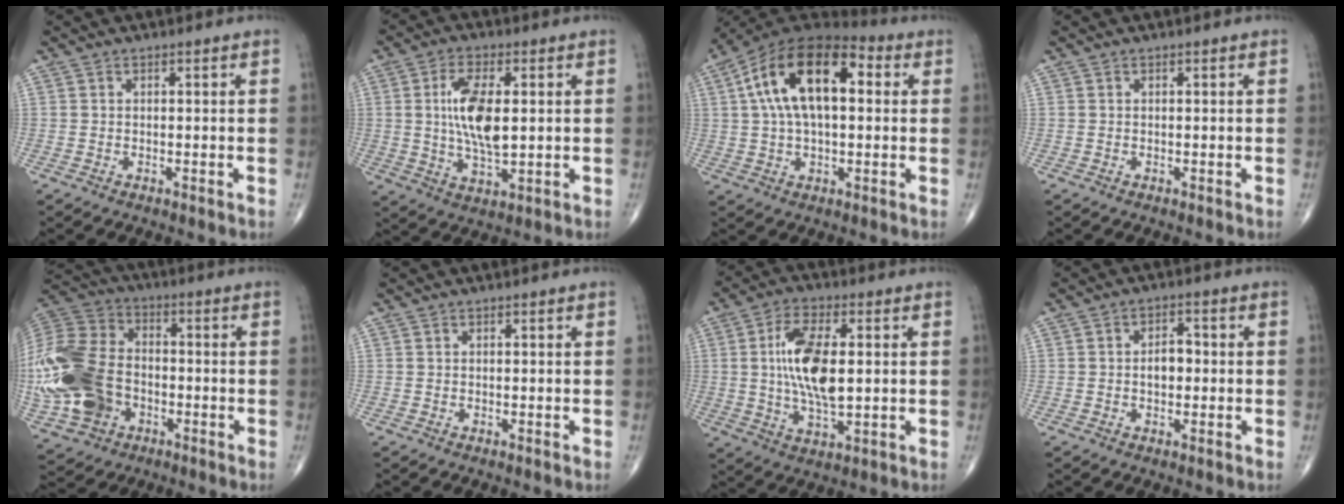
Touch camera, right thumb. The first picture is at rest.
{"total": 11.2, "force": [1.3, 4.8, 10.0], "torque": [-0.189, -0.009, 0.026]}
{"total": 19.2, "force": [4.0, 9.9, 16.0], "torque": [-0.277, 0.030, 0.057]}
{"total": 0.0}
{"total": 24.2, "force": [-5.2, 17.3, 16.0], "torque": [-0.382, 0.017, -0.091]}
{"total": 0.0}
{"total": 13.2, "force": [1.2, 5.8, 11.8], "torque": [-0.223, -0.004, 0.023]}
{"total": 3.9, "force": [-0.3, 2.5, 3.1], "torque": [-0.041, 0.014, -0.008]}